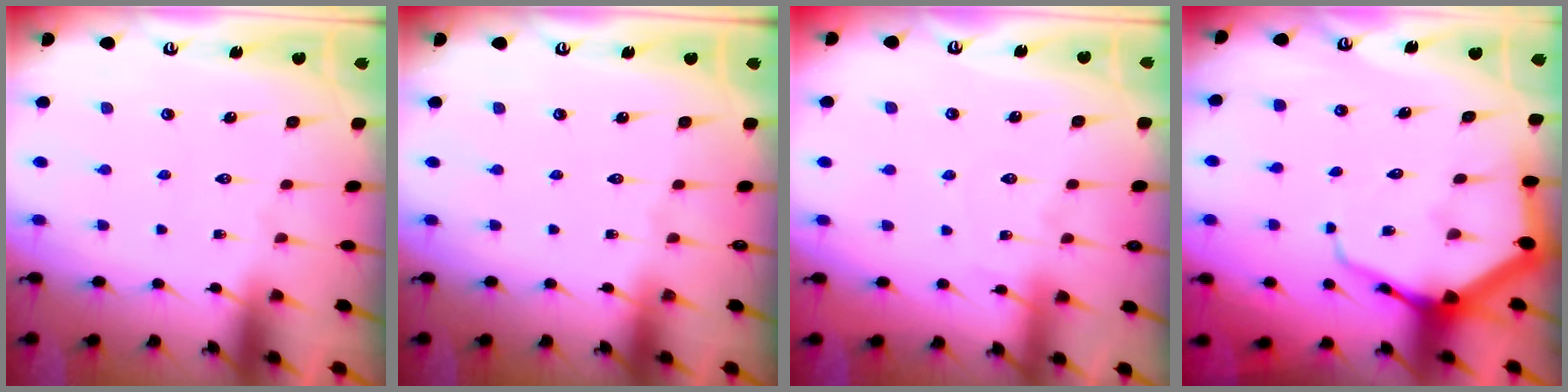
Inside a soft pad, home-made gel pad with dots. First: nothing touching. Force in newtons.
{"total": 0.0}
{"total": 5.2, "press": 5.2, "slide": 0.7}
{"total": 7.8, "press": 7.7, "slide": 0.8}